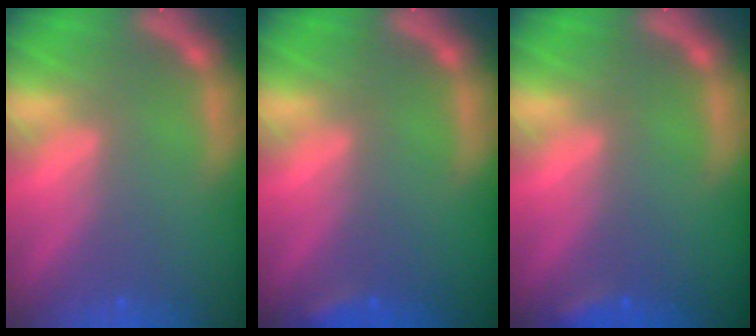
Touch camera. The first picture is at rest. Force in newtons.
{"total": 1.4}
{"total": 1.4}